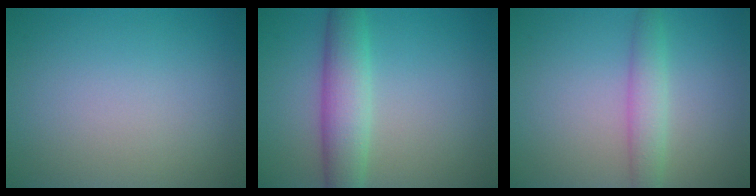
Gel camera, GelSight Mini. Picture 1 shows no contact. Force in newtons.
{"total": 4.8, "press": 4.8, "slide": 0.1}
{"total": 2.6, "press": 2.6, "slide": 0.1}